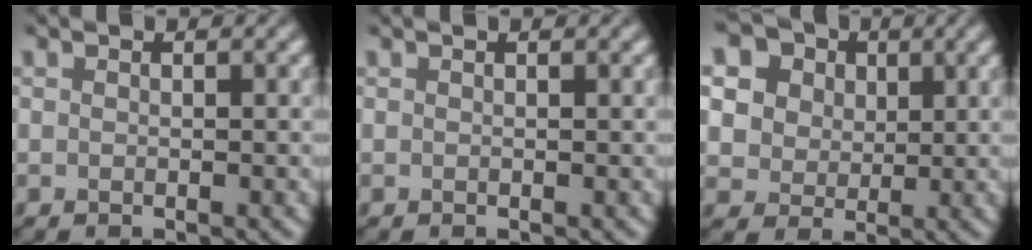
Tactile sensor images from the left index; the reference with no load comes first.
{"total": 0.6, "force": [0.4, 0.1, 0.4], "torque": [-0.002, 0.007, 0.004]}
{"total": 10.1, "force": [5.0, 7.6, 4.3], "torque": [-0.109, 0.020, 0.072]}